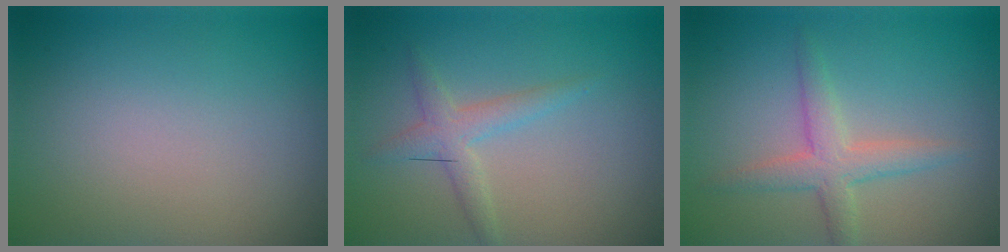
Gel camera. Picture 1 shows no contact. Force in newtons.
{"total": 2.1, "press": 2.1, "slide": 0.1}
{"total": 2.9, "press": 2.9, "slide": 0.1}